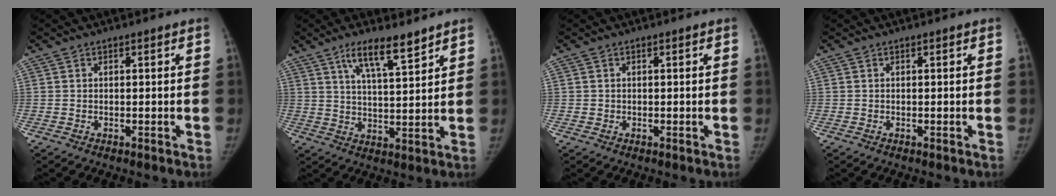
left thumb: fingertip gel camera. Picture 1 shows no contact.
{"total": 8.7, "force": [6.0, 1.8, 6.0], "torque": [-0.095, -0.034, 0.109]}
{"total": 0.6, "force": [0.0, 0.6, 0.0], "torque": [0.005, 0.004, -0.001]}
{"total": 0.0}